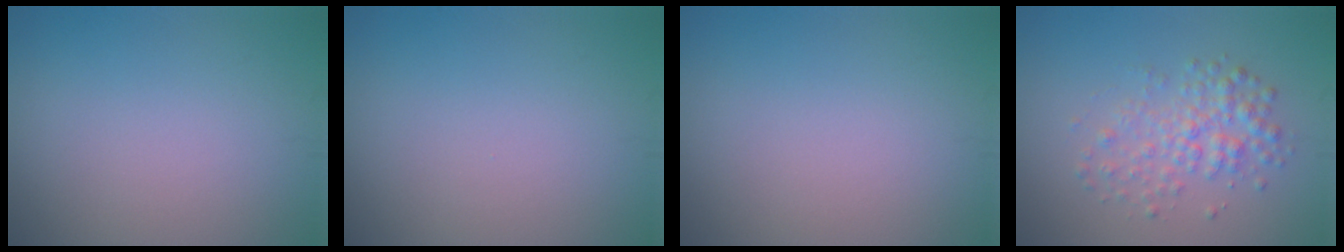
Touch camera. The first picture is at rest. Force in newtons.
{"total": 0.0}
{"total": 0.0}
{"total": 3.1, "press": 3.1, "slide": 0.0}